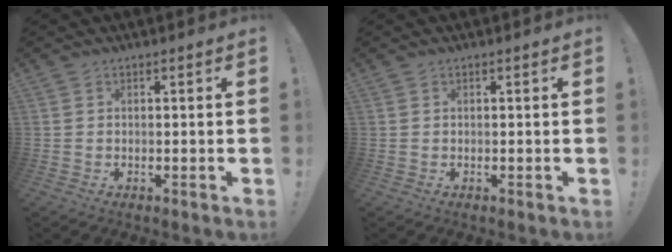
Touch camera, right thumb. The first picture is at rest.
{"total": 0.0}